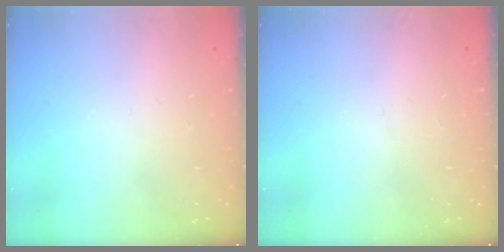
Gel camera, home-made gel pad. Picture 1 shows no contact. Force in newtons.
{"total": 0.0}